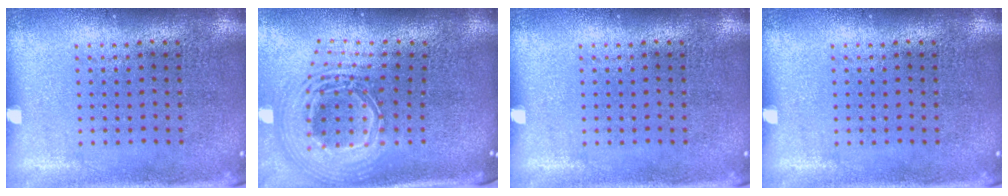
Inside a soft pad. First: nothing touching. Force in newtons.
{"total": 2.8, "press": 1.9, "slide": 2.0}
{"total": 0.0}
{"total": 0.0}